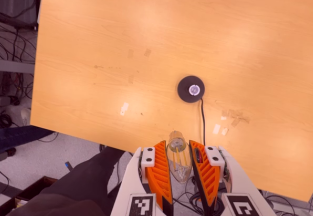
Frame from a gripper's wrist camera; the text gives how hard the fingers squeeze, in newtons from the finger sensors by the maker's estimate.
{"total": 9.3, "left": 8.9, "right": 9.7}